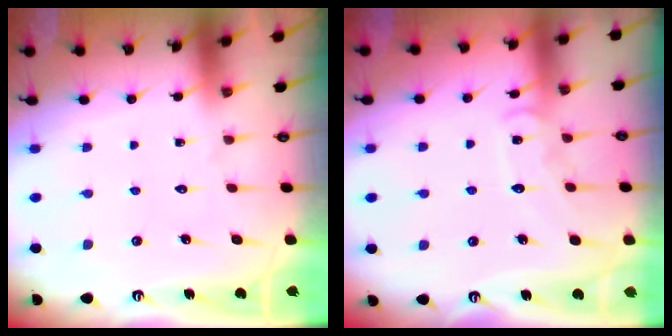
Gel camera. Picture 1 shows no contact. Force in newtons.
{"total": 9.2, "press": 9.2, "slide": 0.7}